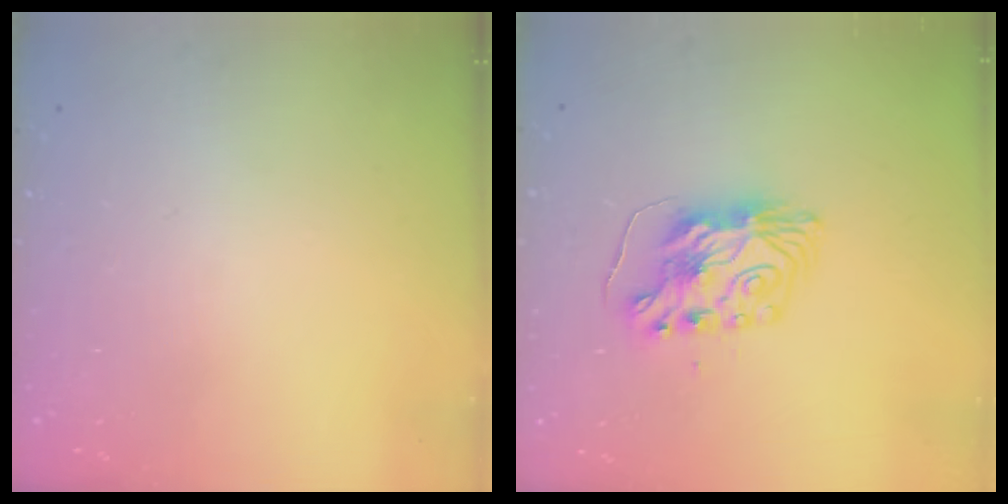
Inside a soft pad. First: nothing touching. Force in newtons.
{"total": 9.0, "press": 9.0, "slide": 0.6}